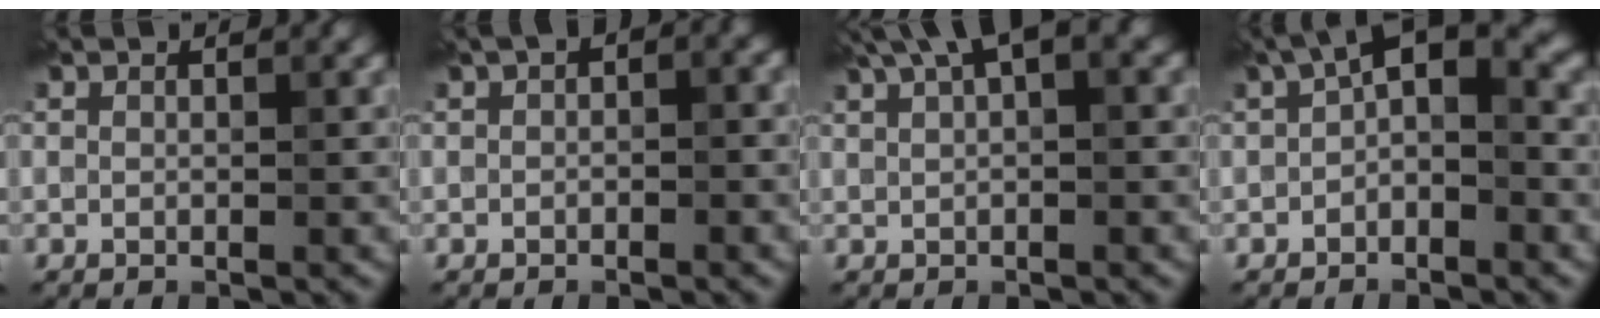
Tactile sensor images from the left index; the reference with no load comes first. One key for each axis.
{"total": 2.4, "fx": 0.2, "fy": 1.4, "fz": 1.9, "tx": -0.018, "ty": 0.009, "tz": 0.002}
{"total": 4.9, "fx": 2.7, "fy": 1.5, "fz": 3.8, "tx": -0.068, "ty": 0.020, "tz": 0.048}
{"total": 4.3, "fx": -0.3, "fy": 1.9, "fz": 3.9, "tx": -0.054, "ty": 0.021, "tz": -0.017}